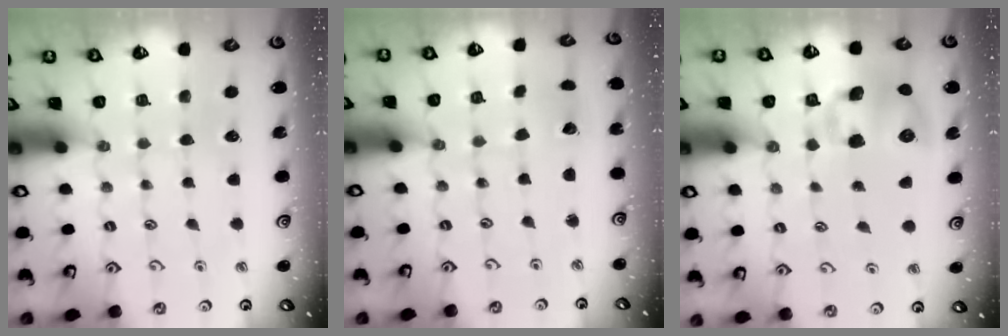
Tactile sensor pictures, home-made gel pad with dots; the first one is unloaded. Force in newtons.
{"total": 2.6, "press": 2.6, "slide": 0.1}
{"total": 11.2, "press": 11.1, "slide": 1.9}